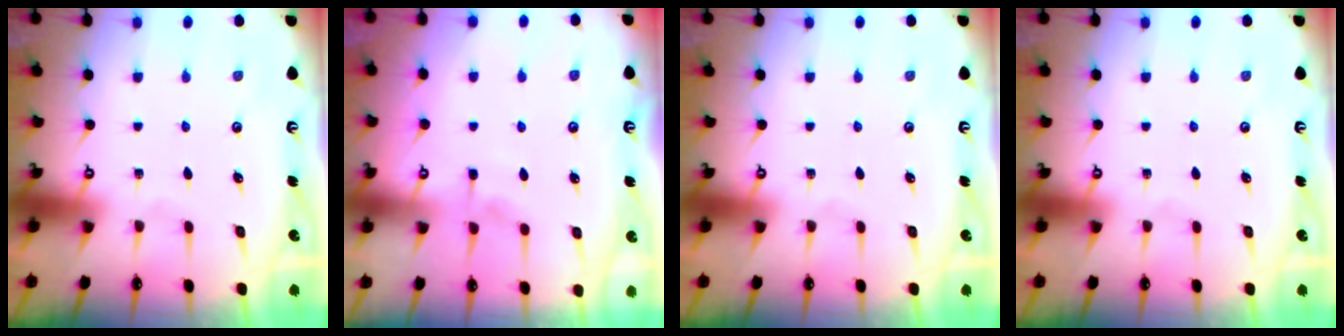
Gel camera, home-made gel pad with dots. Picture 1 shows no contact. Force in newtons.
{"total": 2.6, "press": 2.5, "slide": 0.6}
{"total": 0.0}
{"total": 0.0}